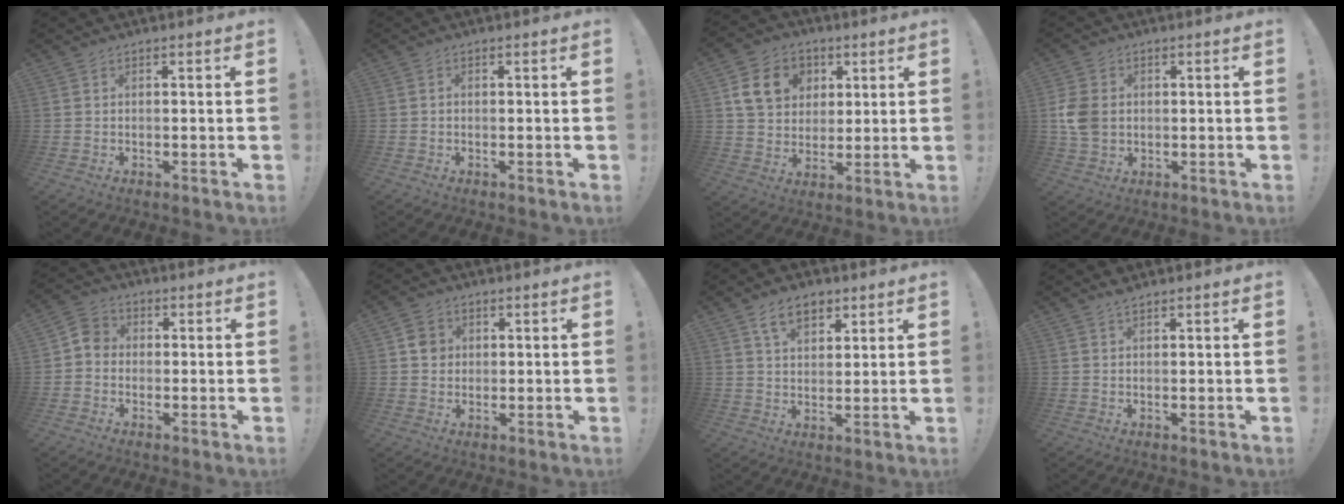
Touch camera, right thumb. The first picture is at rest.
{"total": 0.6, "force": [-0.4, 0.4, 0.2], "torque": [-0.005, 0.001, -0.007]}
{"total": 13.0, "force": [4.8, 10.7, 5.6], "torque": [-0.080, -0.010, 0.098]}
{"total": 8.4, "force": [0.3, 6.7, 5.0], "torque": [-0.093, 0.004, 0.009]}
{"total": 4.9, "force": [-1.4, 4.2, 2.2], "torque": [-0.045, 0.022, -0.024]}
{"total": 4.6, "force": [0.7, 4.4, 1.3], "torque": [-0.009, 0.004, 0.012]}
{"total": 8.4, "force": [4.9, 5.0, 4.6], "torque": [-0.073, -0.011, 0.092]}
{"total": 1.7, "force": [1.5, 0.5, 0.5], "torque": [0.005, -0.005, 0.024]}